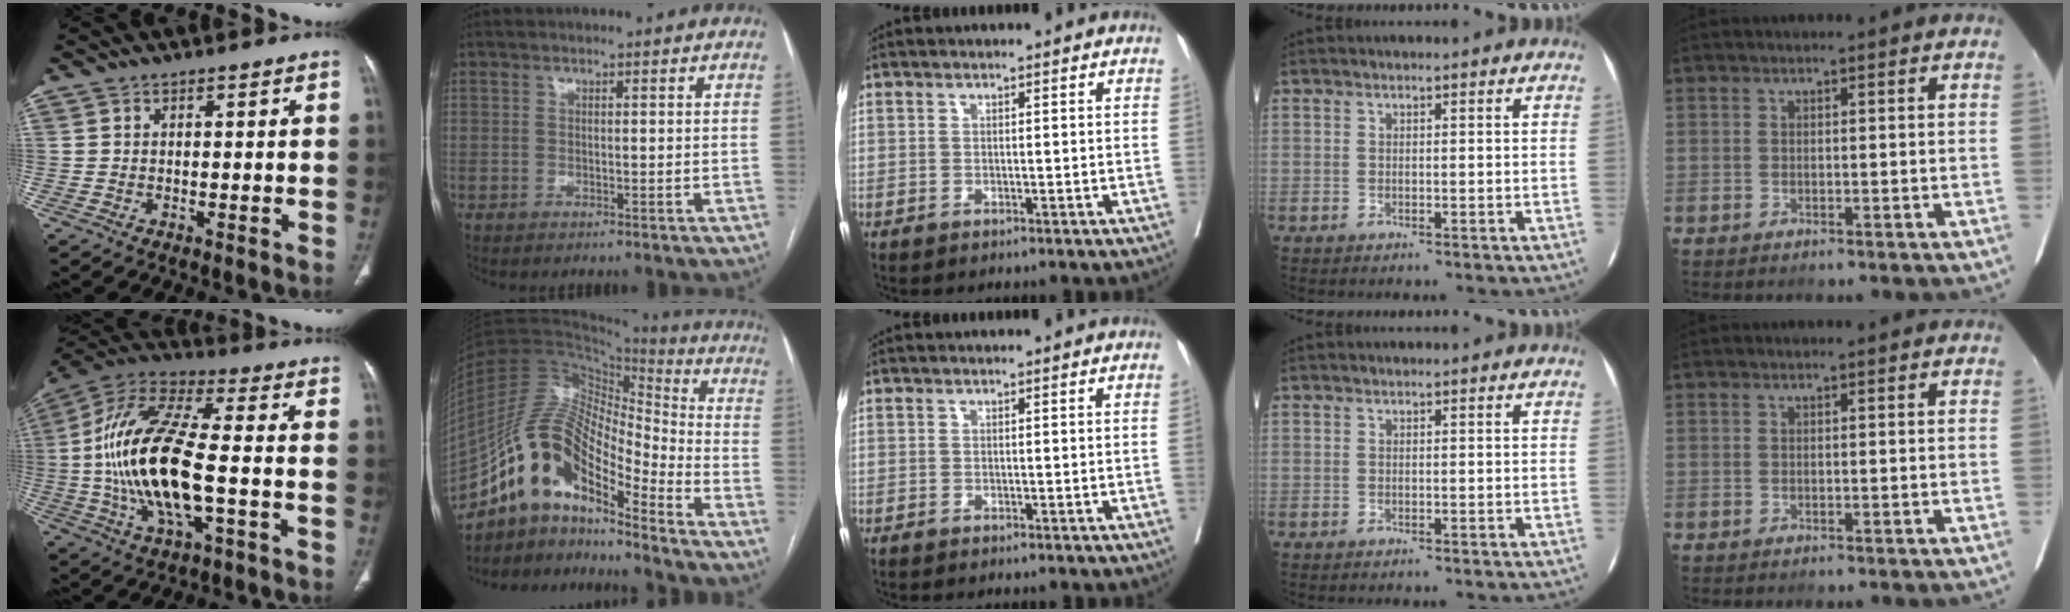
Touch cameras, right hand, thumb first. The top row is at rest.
{"thumb": {"total": 21.3, "force": [-2.3, 7.8, 19.7], "torque": [-0.409, 0.023, -0.042]}, "index": {"total": 16.1, "force": [-11.3, 4.8, 10.5], "torque": [-0.194, 0.039, -0.199]}}